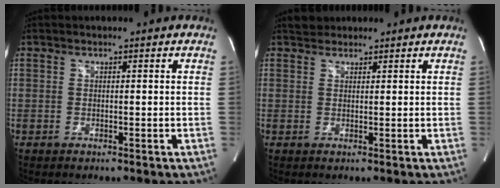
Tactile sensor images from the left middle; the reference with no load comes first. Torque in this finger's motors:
{"motor_torque": [0.09, -0.01, -0.06, 0.00]}